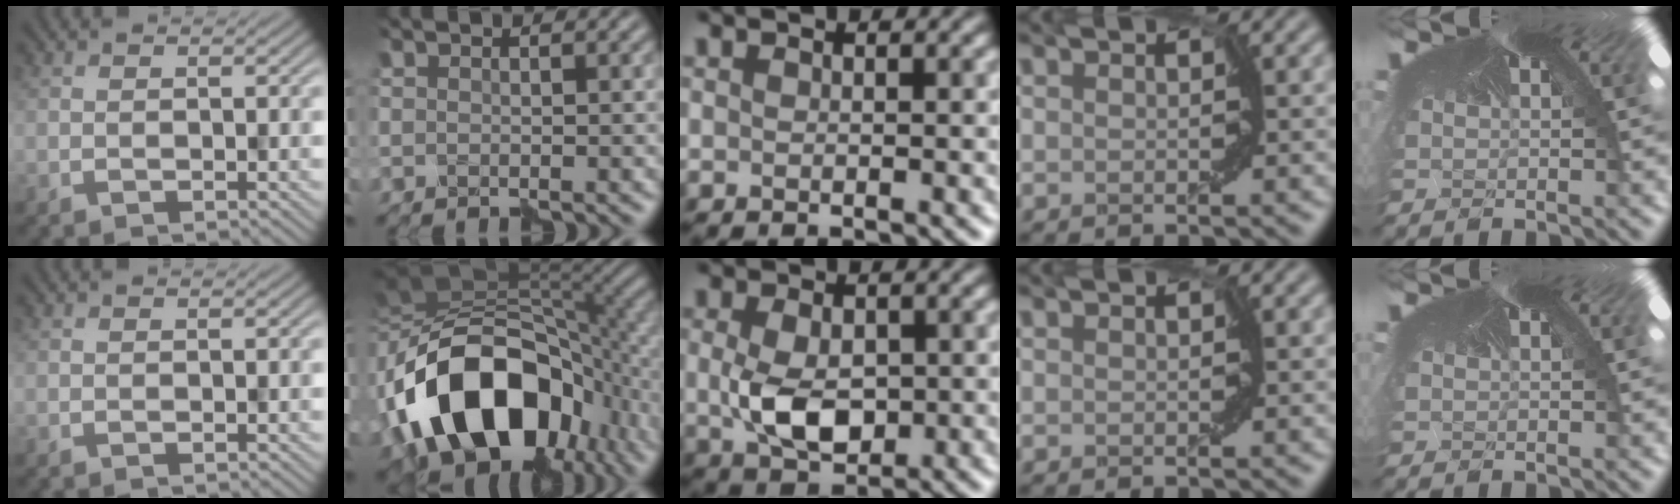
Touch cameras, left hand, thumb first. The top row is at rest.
{"index": {"total": 17.9, "force": [-5.4, 11.7, 12.4], "torque": [-0.235, -0.004, -0.096]}, "middle": {"total": 5.1, "force": [-0.3, 3.1, 4.0], "torque": [-0.091, -0.002, 0.003]}}